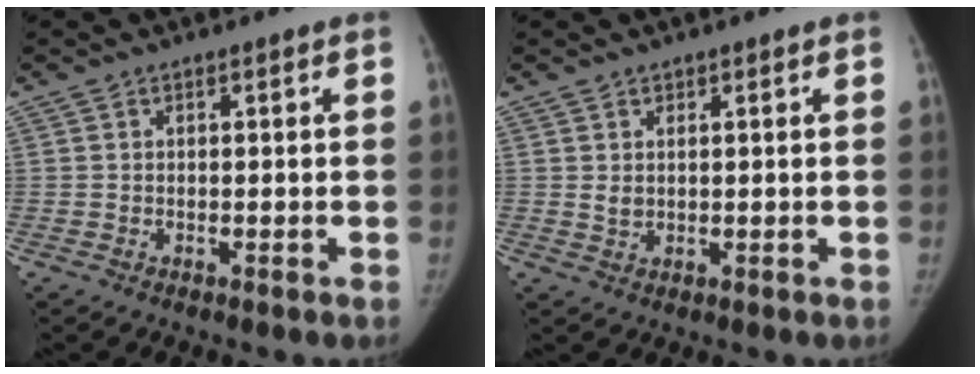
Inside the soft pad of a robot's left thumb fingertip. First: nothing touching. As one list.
[{"total": 1.7, "force": [0.9, 1.2, 0.8], "torque": [-0.012, -0.009, 0.024]}]